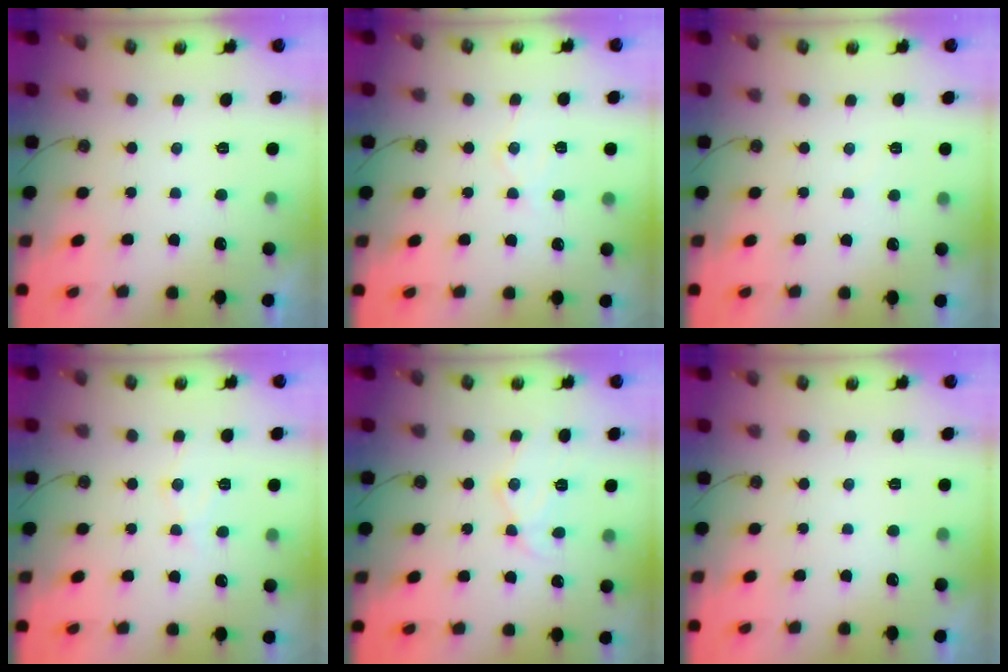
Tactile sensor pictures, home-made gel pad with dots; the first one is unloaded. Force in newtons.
{"total": 7.6, "press": 7.6, "slide": 0.6}
{"total": 2.6, "press": 2.6, "slide": 0.4}
{"total": 7.9, "press": 7.9, "slide": 0.7}
{"total": 10.9, "press": 10.8, "slide": 0.7}
{"total": 0.0}